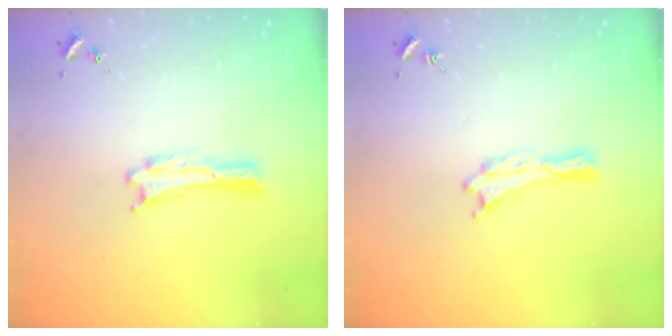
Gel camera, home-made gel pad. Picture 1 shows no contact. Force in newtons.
{"total": 0.0}